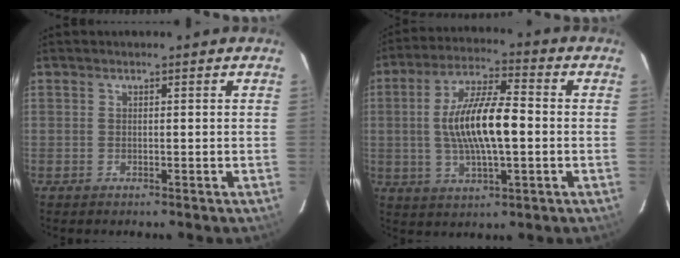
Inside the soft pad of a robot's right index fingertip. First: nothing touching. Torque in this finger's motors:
{"motor_torque": [1.25, -0.45, 0.55, 0.21]}